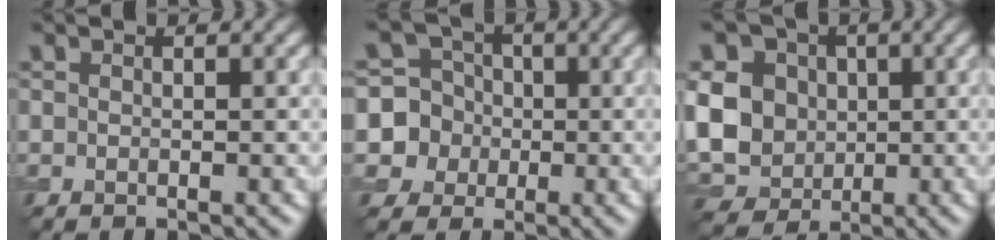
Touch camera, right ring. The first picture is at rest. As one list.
[{"total": 6.2, "force": [-1.0, 6.1, 0.2], "torque": [0.003, 0.029, -0.039]}, {"total": 11.2, "force": [0.9, 9.8, 5.3], "torque": [-0.132, 0.015, -0.001]}]